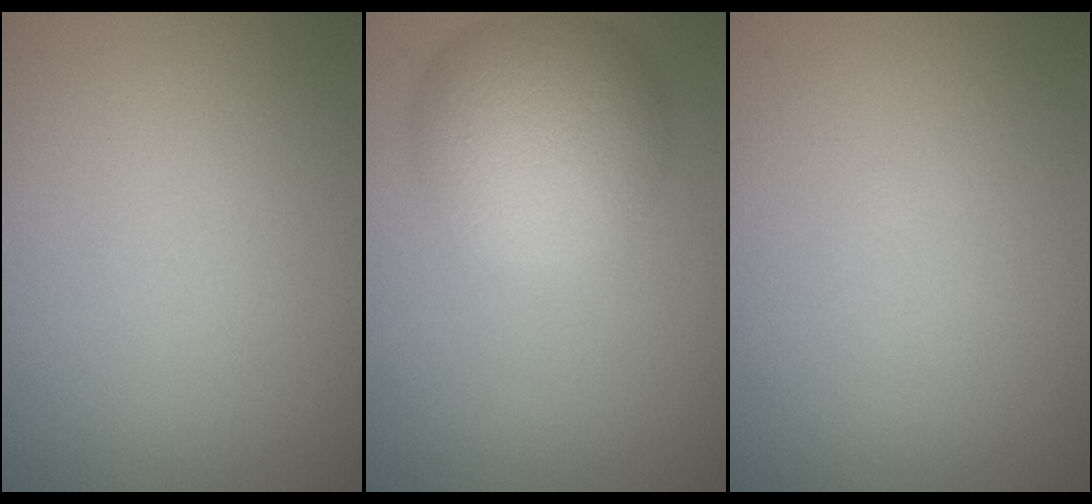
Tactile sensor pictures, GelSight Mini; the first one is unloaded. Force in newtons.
{"total": 7.6, "press": 7.6, "slide": 0.3}
{"total": 0.0}